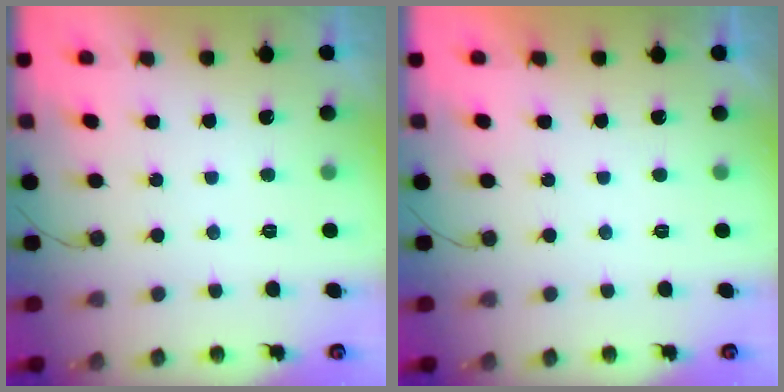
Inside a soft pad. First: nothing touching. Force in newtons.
{"total": 1.8, "press": 1.7, "slide": 0.1}